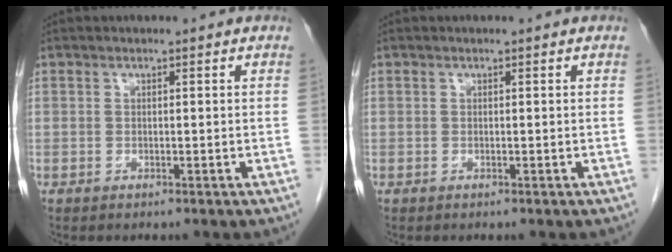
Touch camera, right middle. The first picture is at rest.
{"total": 0.0}